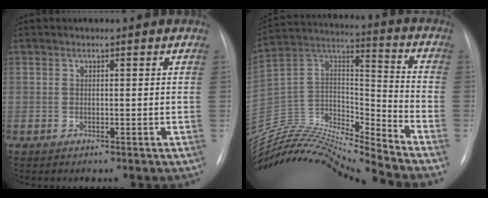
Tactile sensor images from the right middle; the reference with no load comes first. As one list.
[{"total": 20.5, "force": [-19.9, -1.0, 4.9], "torque": [-0.086, 0.038, -0.347]}]